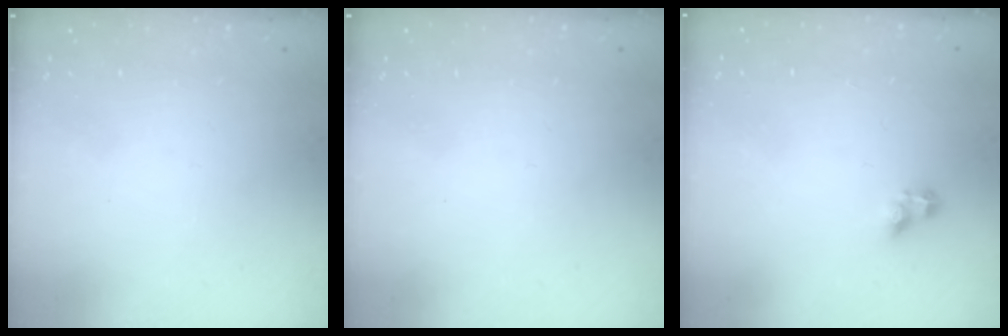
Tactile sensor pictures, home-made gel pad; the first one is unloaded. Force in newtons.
{"total": 0.0}
{"total": 3.0, "press": 3.0, "slide": 0.4}